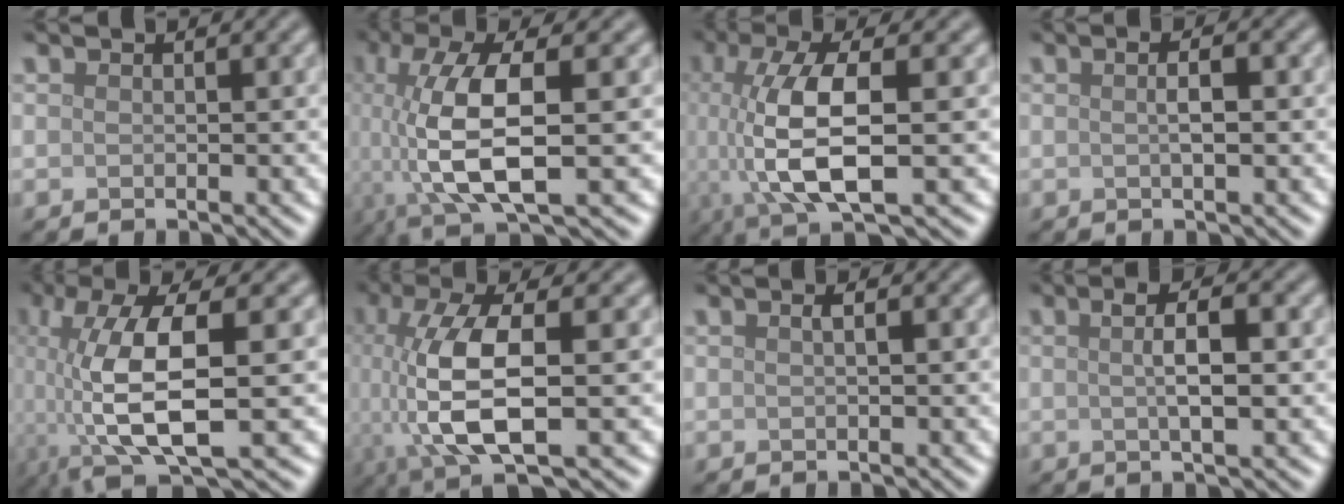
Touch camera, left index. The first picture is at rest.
{"total": 10.1, "force": [-1.6, 3.4, 9.4], "torque": [-0.198, 0.000, -0.032]}
{"total": 9.2, "force": [-0.8, 2.9, 8.7], "torque": [-0.177, -0.002, -0.015]}
{"total": 2.0, "force": [0.2, 0.5, 1.9], "torque": [-0.023, -0.002, 0.001]}
{"total": 10.3, "force": [-2.0, 3.3, 9.6], "torque": [-0.194, -0.001, -0.039]}
{"total": 9.9, "force": [-1.6, 3.3, 9.2], "torque": [-0.197, -0.001, -0.033]}
{"total": 0.8, "force": [0.2, 0.2, 0.8], "torque": [-0.015, 0.005, 0.004]}
{"total": 3.6, "force": [0.3, 0.7, 3.5], "torque": [-0.058, 0.005, 0.005]}